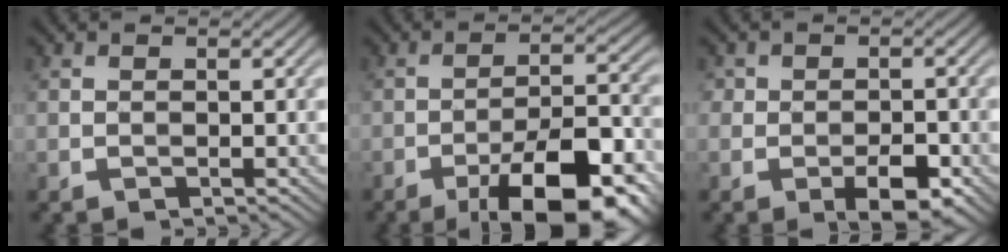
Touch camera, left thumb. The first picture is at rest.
{"total": 13.5, "force": [-7.7, 4.3, 10.3], "torque": [-0.154, 0.007, -0.126]}
{"total": 5.4, "force": [-2.0, 3.3, 3.8], "torque": [-0.045, -0.003, -0.037]}